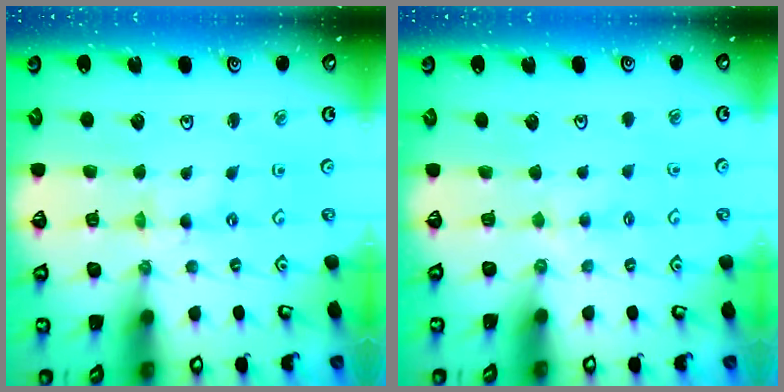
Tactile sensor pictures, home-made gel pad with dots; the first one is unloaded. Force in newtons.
{"total": 2.8, "press": 2.7, "slide": 0.6}